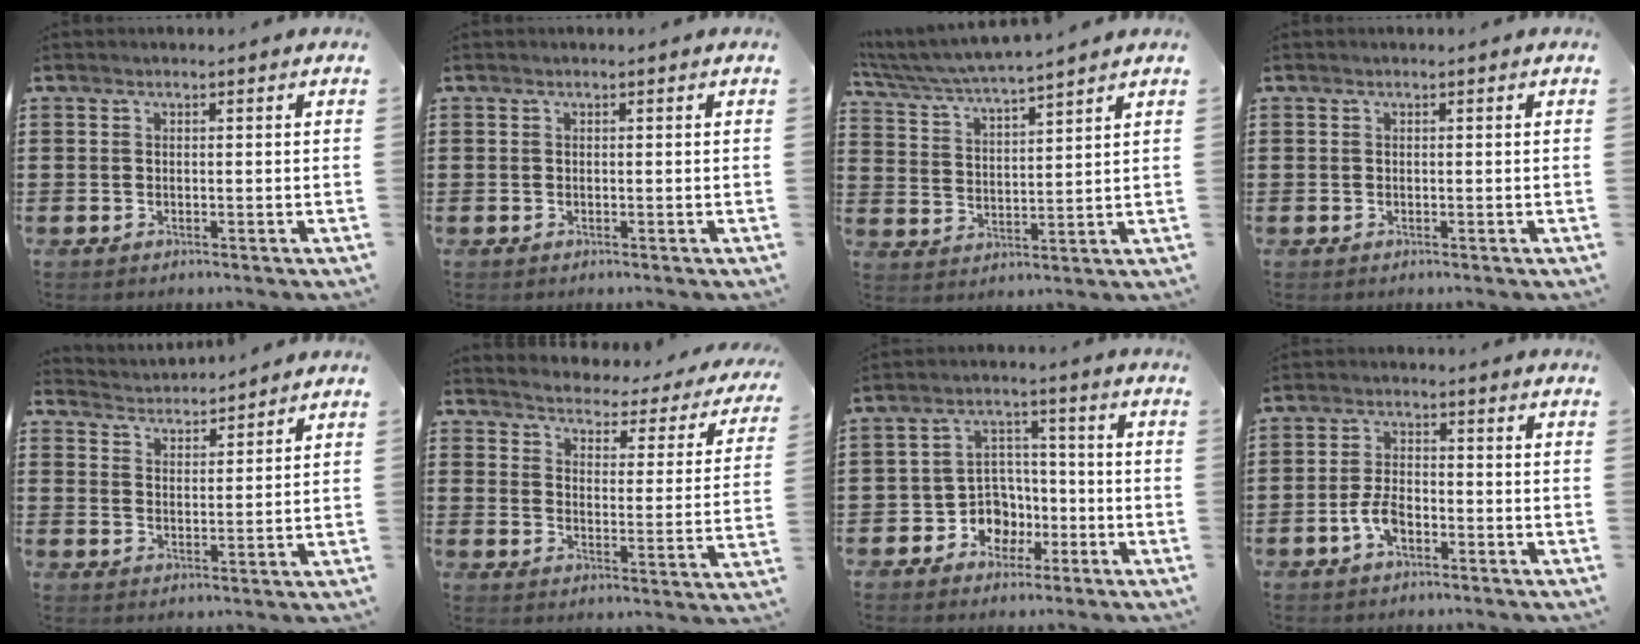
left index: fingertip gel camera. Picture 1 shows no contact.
{"total": 0.0}
{"total": 4.5, "force": [4.3, -0.3, 1.4], "torque": [-0.047, -0.030, 0.071]}
{"total": 0.0}
{"total": 3.1, "force": [3.0, -0.2, -0.6], "torque": [0.003, -0.016, 0.056]}
{"total": 2.6, "force": [2.6, 0.1, 0.2], "torque": [-0.025, -0.031, 0.034]}
{"total": 6.4, "force": [-2.4, 5.7, 1.9], "torque": [-0.047, 0.015, -0.040]}
{"total": 4.5, "force": [-2.0, 2.2, 3.3], "torque": [-0.086, -0.003, -0.044]}